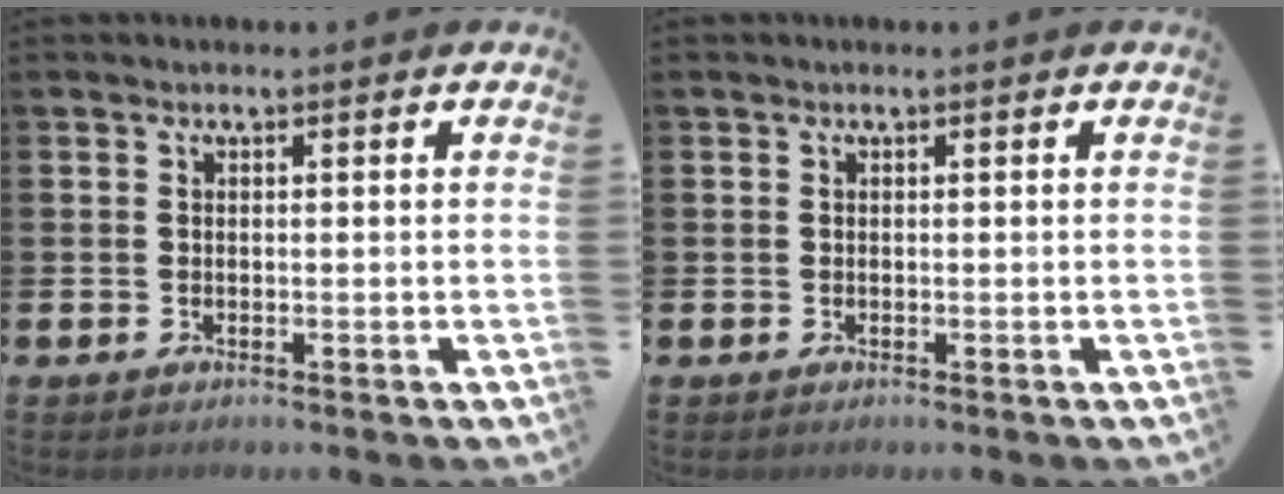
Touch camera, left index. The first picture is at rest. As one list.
[{"total": 0.0}]